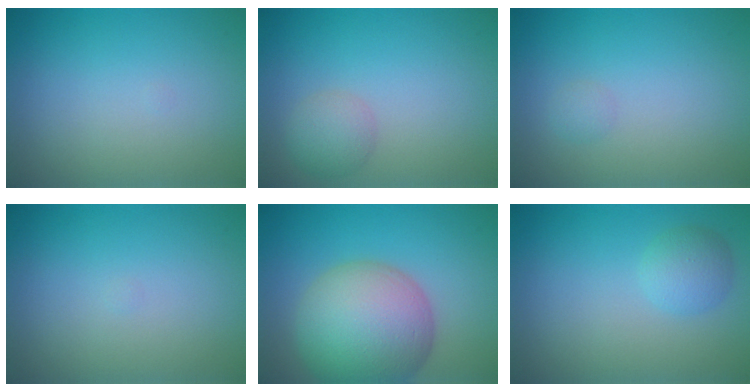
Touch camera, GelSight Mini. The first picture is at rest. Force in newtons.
{"total": 2.2, "press": 2.2, "slide": 0.1}
{"total": 0.7, "press": 0.7, "slide": 0.0}
{"total": 0.0}
{"total": 11.3, "press": 11.3, "slide": 0.8}
{"total": 2.2, "press": 2.2, "slide": 0.1}